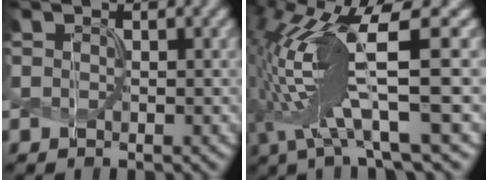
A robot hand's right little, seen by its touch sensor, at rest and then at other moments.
{"total": 11.4, "force": [0.8, 2.1, 11.2], "torque": [-0.211, 0.013, 0.020]}